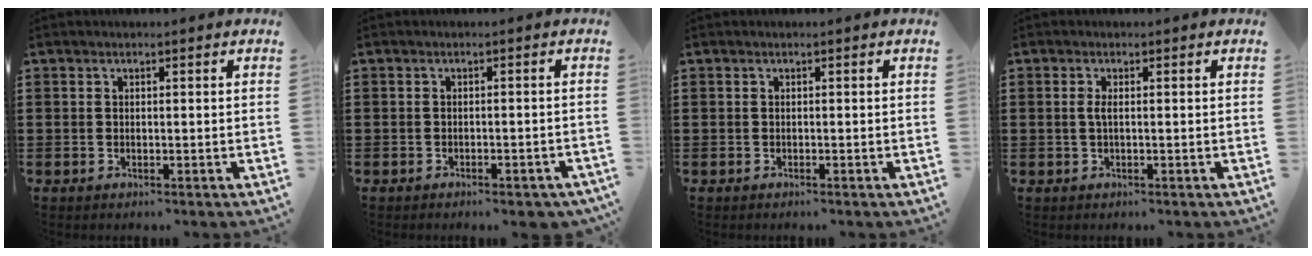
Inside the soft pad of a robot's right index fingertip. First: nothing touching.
{"total": 1.6, "force": [-1.4, 0.2, 0.6], "torque": [-0.014, -0.001, -0.028]}
{"total": 0.0}
{"total": 1.4, "force": [-0.1, 0.3, 1.4], "torque": [-0.035, -0.003, -0.005]}